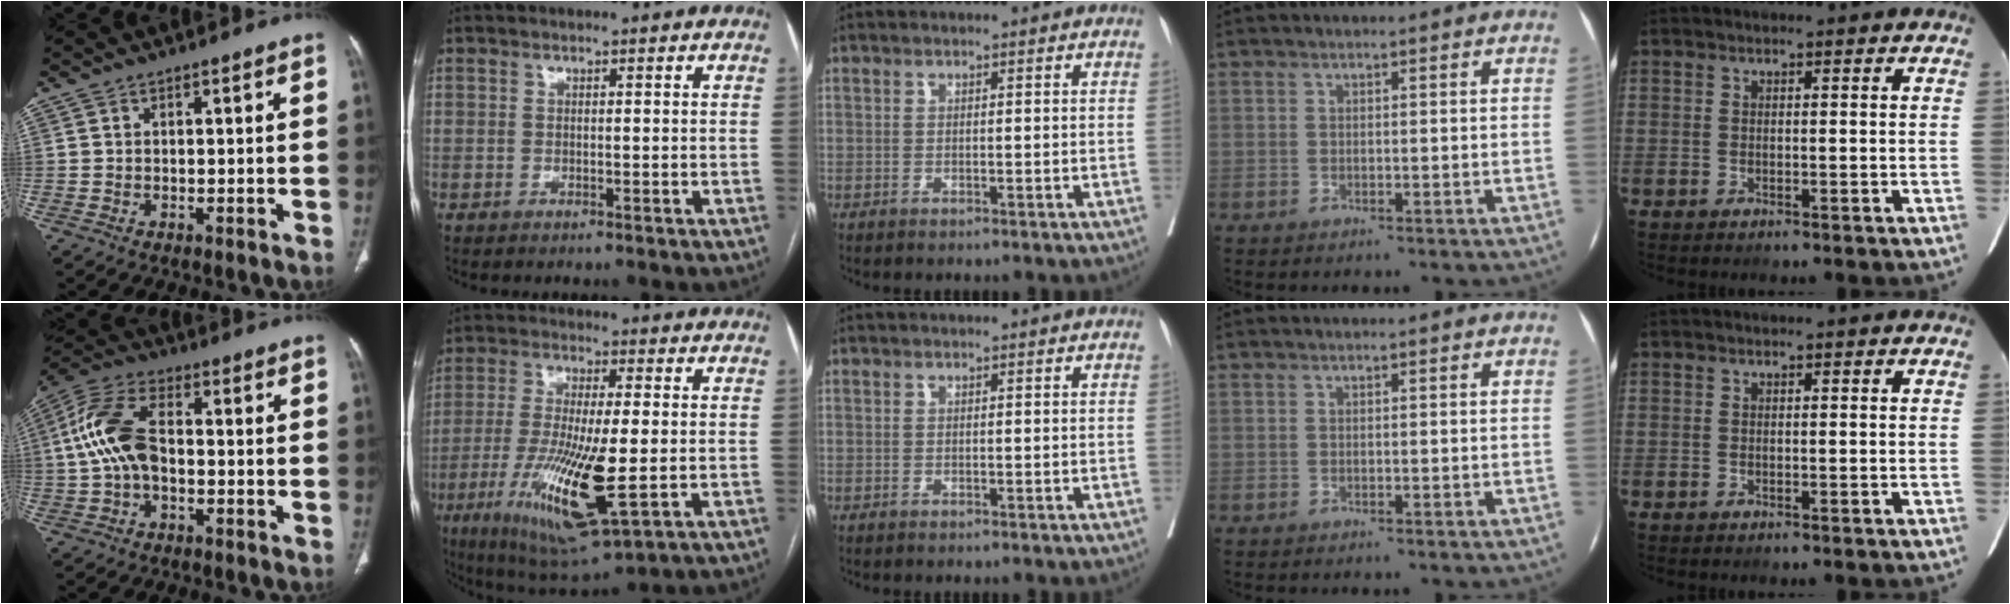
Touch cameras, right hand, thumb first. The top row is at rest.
{"thumb": {"total": 11.4, "force": [-0.5, 6.4, 9.4], "torque": [-0.204, 0.033, -0.014]}, "index": {"total": 16.3, "force": [-3.9, 2.8, 15.6], "torque": [-0.312, -0.031, -0.059]}}